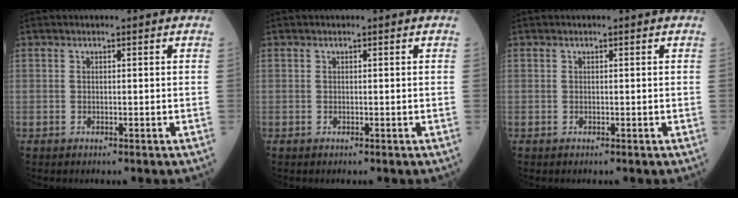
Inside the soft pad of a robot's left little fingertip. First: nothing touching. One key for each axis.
{"total": 0.0}
{"total": 0.0}